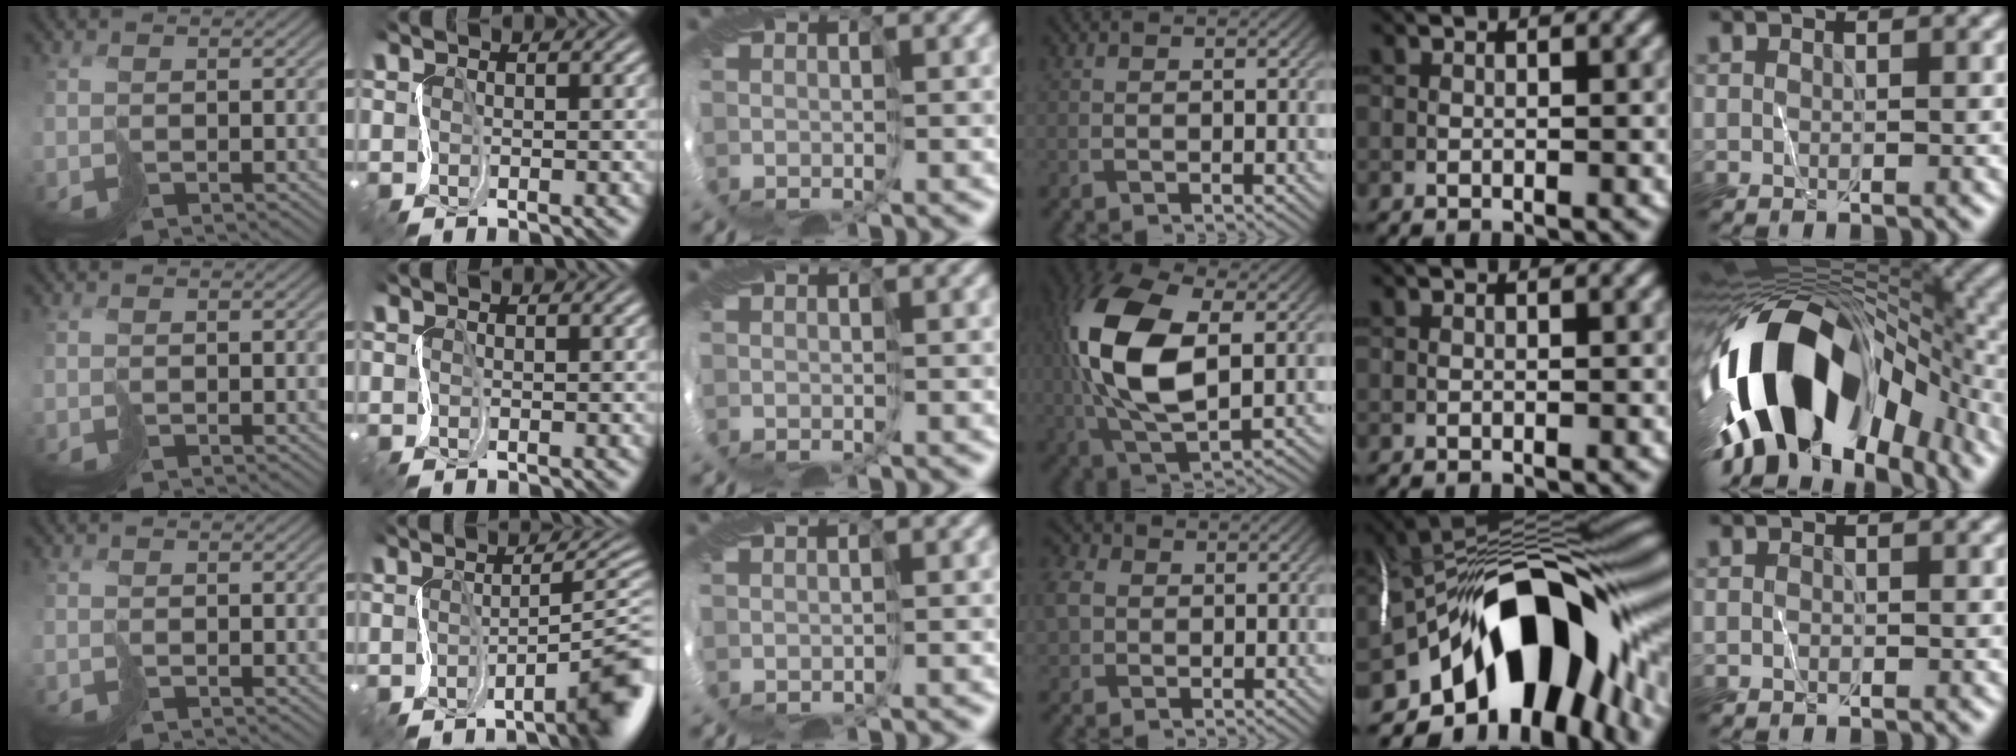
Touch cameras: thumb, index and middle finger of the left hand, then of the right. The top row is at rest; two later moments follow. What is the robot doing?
{"motion": "cut", "object": "receipt paper"}